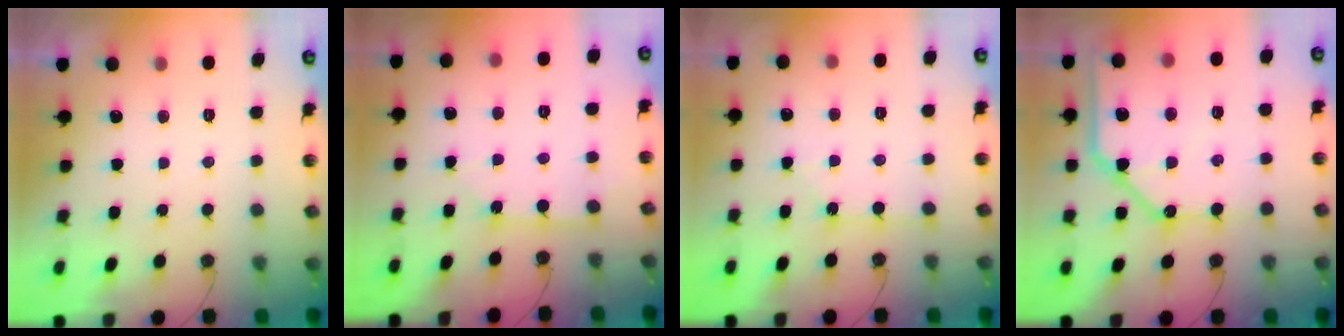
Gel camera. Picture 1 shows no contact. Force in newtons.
{"total": 3.8, "press": 3.8, "slide": 0.3}
{"total": 1.1, "press": 1.1, "slide": 0.2}
{"total": 17.9, "press": 17.8, "slide": 2.1}